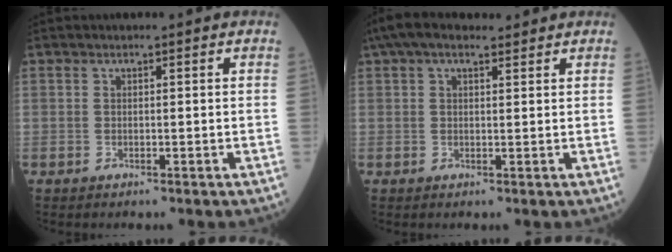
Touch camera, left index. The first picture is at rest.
{"total": 6.9, "force": [5.0, 2.5, 4.0], "torque": [-0.080, 0.046, 0.088]}